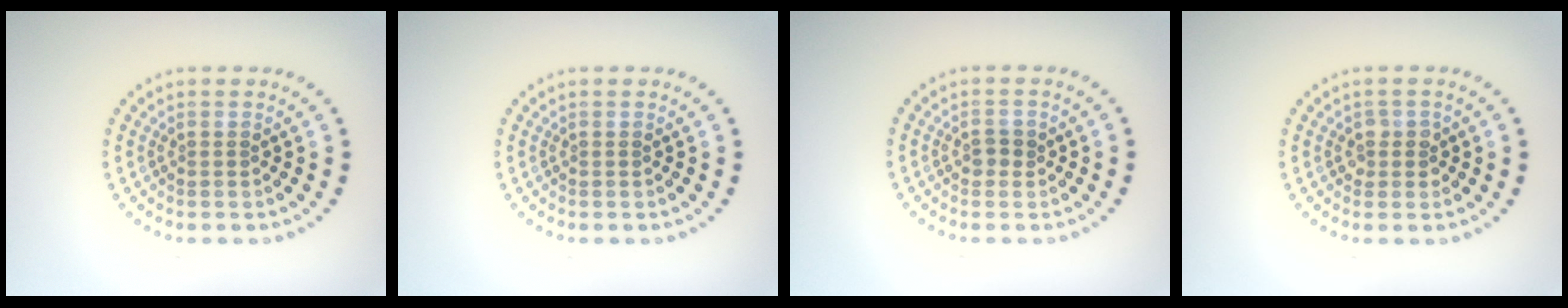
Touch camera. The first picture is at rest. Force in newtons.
{"total": 0.0}
{"total": 1.3, "press": 1.2, "slide": 0.4}
{"total": 1.4, "press": 1.3, "slide": 0.5}